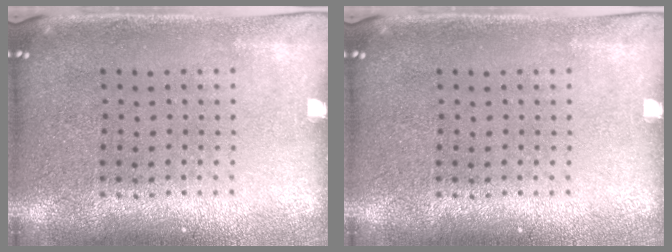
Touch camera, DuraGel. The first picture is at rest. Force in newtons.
{"total": 0.0}